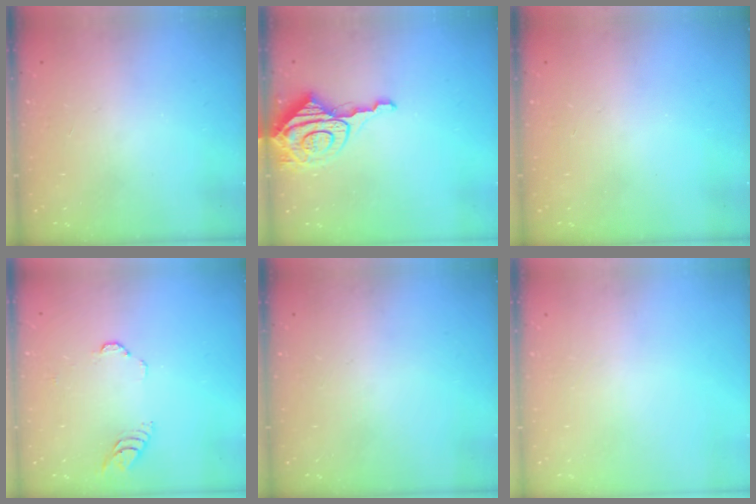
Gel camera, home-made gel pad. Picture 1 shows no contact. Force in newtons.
{"total": 9.9, "press": 9.8, "slide": 0.9}
{"total": 0.0}
{"total": 3.9, "press": 3.9, "slide": 0.3}
{"total": 0.0}
{"total": 0.0}